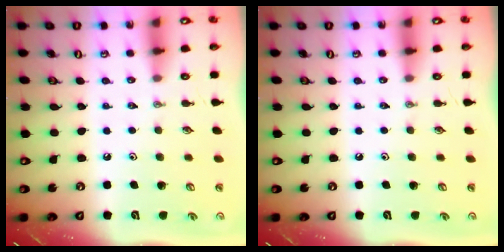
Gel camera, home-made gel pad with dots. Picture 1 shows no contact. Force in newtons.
{"total": 0.0}